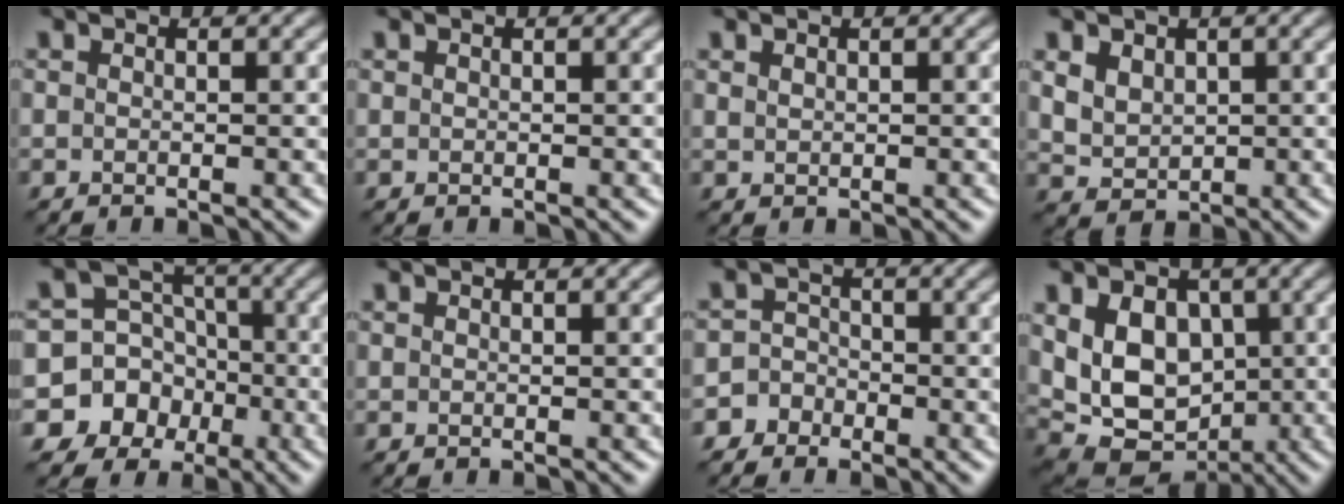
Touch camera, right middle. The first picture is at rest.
{"total": 0.0}
{"total": 0.6, "force": [0.4, 0.3, 0.3], "torque": [-0.011, -0.001, 0.013]}
{"total": 3.9, "force": [1.4, 3.0, 2.1], "torque": [-0.052, 0.010, 0.028]}
{"total": 10.8, "force": [-4.7, 9.6, 1.3], "torque": [-0.026, -0.012, -0.089]}
{"total": 0.0}
{"total": 3.8, "force": [-2.6, 2.8, 0.1], "torque": [0.031, -0.001, -0.053]}
{"total": 8.6, "force": [0.7, 6.2, 5.9], "torque": [-0.096, -0.012, 0.021]}